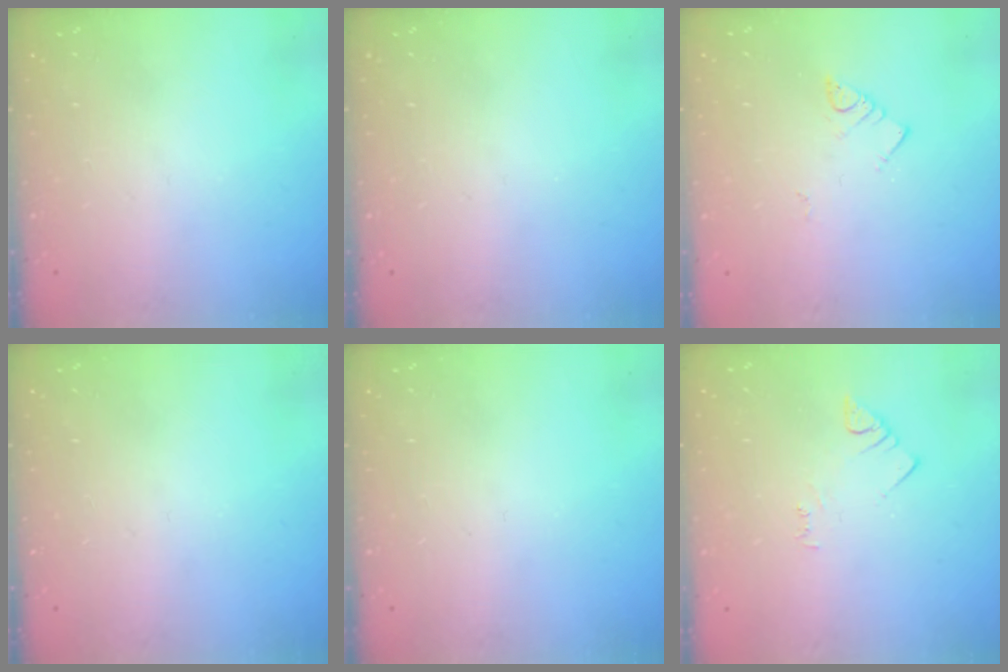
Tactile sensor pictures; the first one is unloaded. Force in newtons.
{"total": 0.0}
{"total": 2.9, "press": 2.9, "slide": 0.3}
{"total": 0.0}
{"total": 0.0}
{"total": 2.5, "press": 2.5, "slide": 0.4}